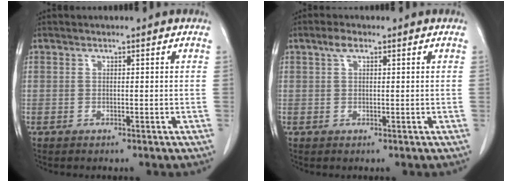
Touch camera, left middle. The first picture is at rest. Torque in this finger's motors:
{"motor_torque": [0.74, -0.27, 0.06, 0.04]}